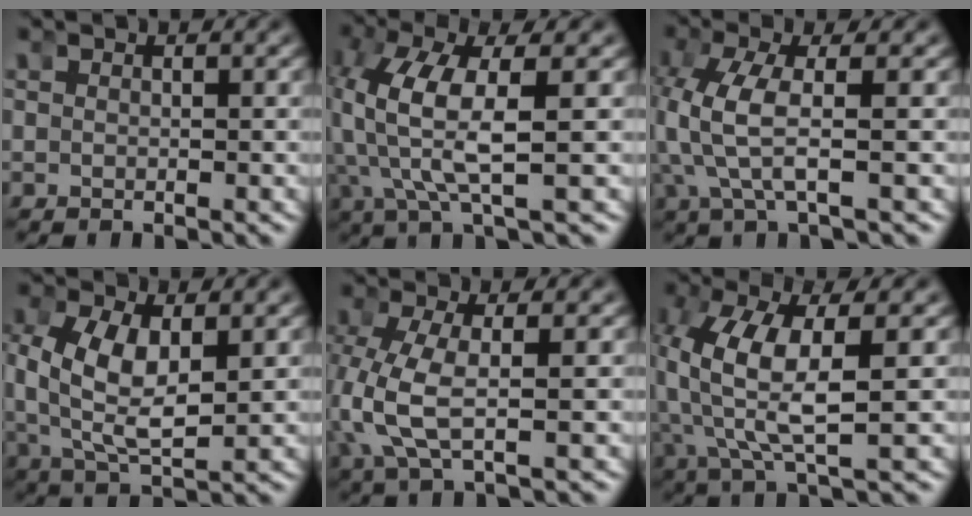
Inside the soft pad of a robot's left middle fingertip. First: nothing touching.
{"total": 6.1, "force": [0.2, 2.6, 5.5], "torque": [-0.139, -0.016, 0.007]}
{"total": 4.2, "force": [0.2, 1.4, 3.9], "torque": [-0.112, -0.015, 0.010]}
{"total": 6.2, "force": [0.2, 3.7, 5.0], "torque": [-0.123, -0.022, 0.016]}
{"total": 3.9, "force": [-0.2, 1.7, 3.5], "torque": [-0.114, -0.018, 0.008]}
{"total": 6.4, "force": [0.8, 2.7, 5.8], "torque": [-0.135, -0.008, 0.015]}